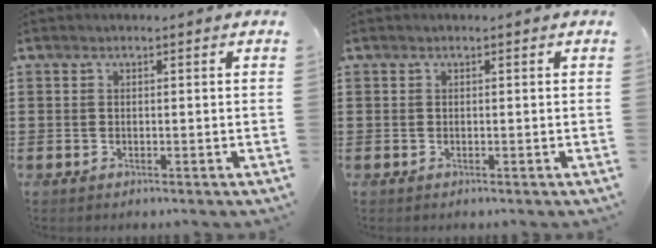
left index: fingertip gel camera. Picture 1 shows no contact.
{"total": 0.0}